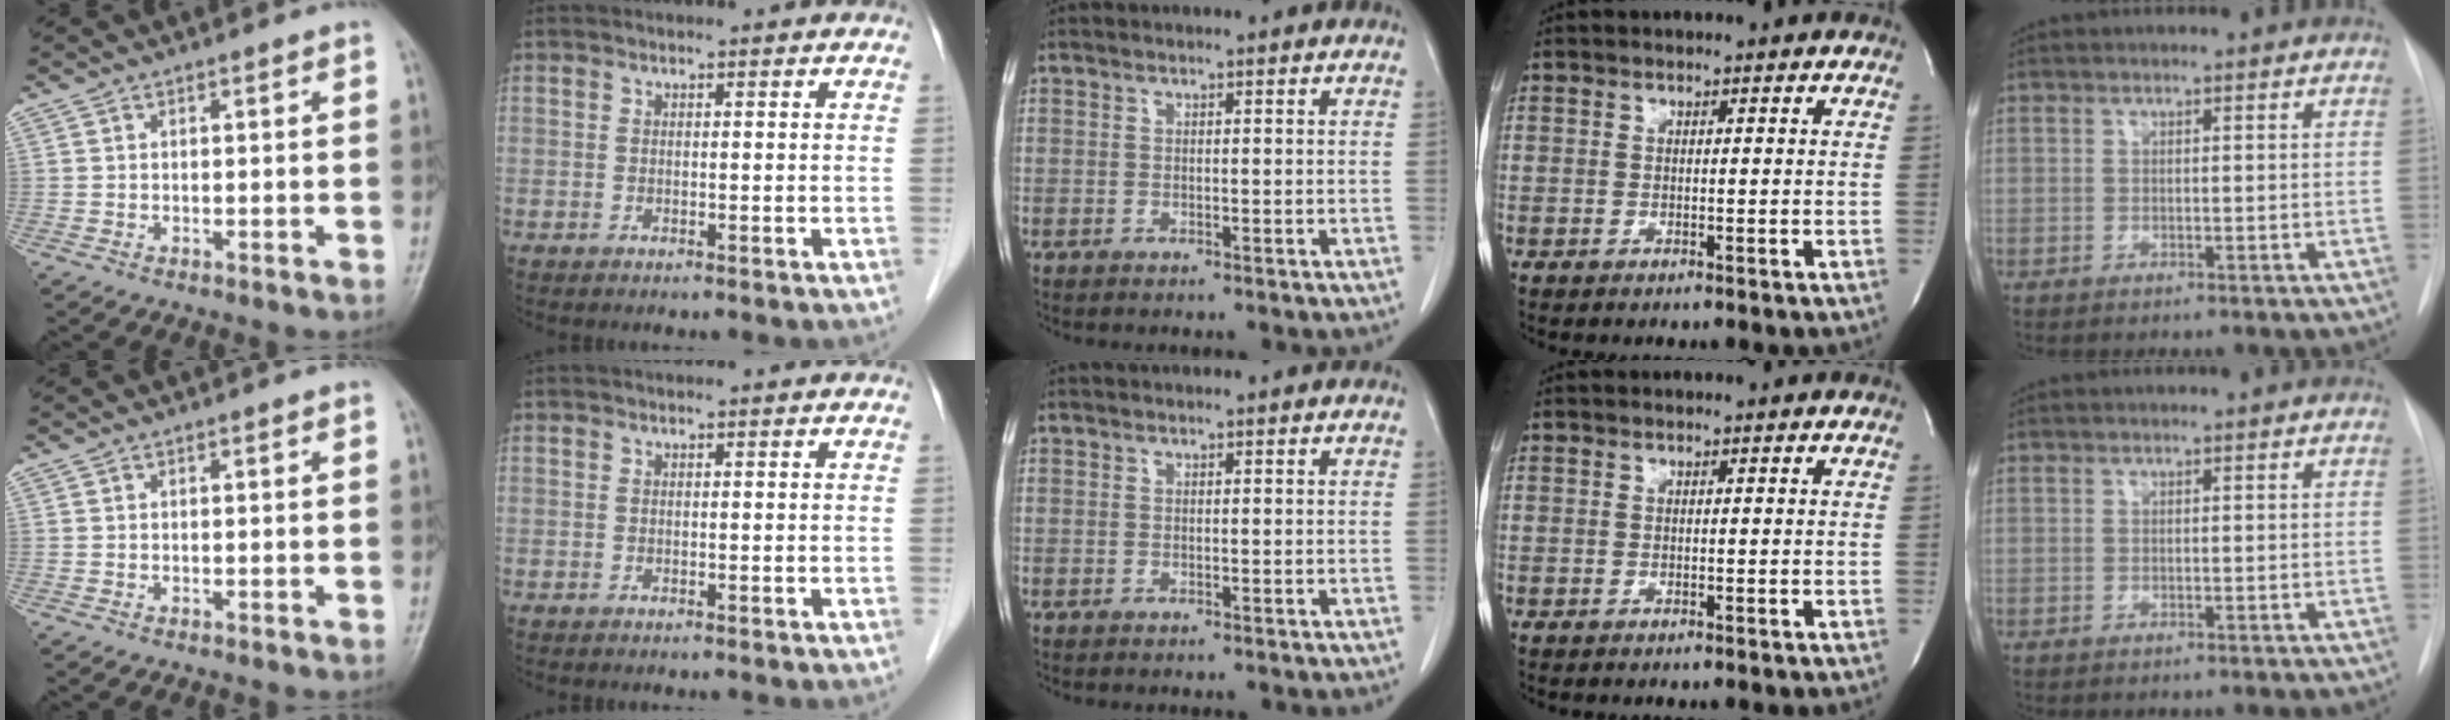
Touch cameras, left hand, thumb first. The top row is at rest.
{}